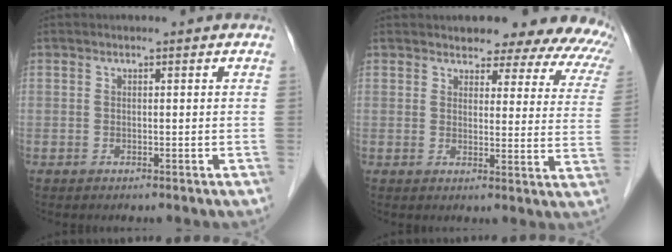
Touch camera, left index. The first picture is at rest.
{"total": 17.9, "force": [15.7, 5.7, 6.3], "torque": [-0.050, -0.036, 0.154]}